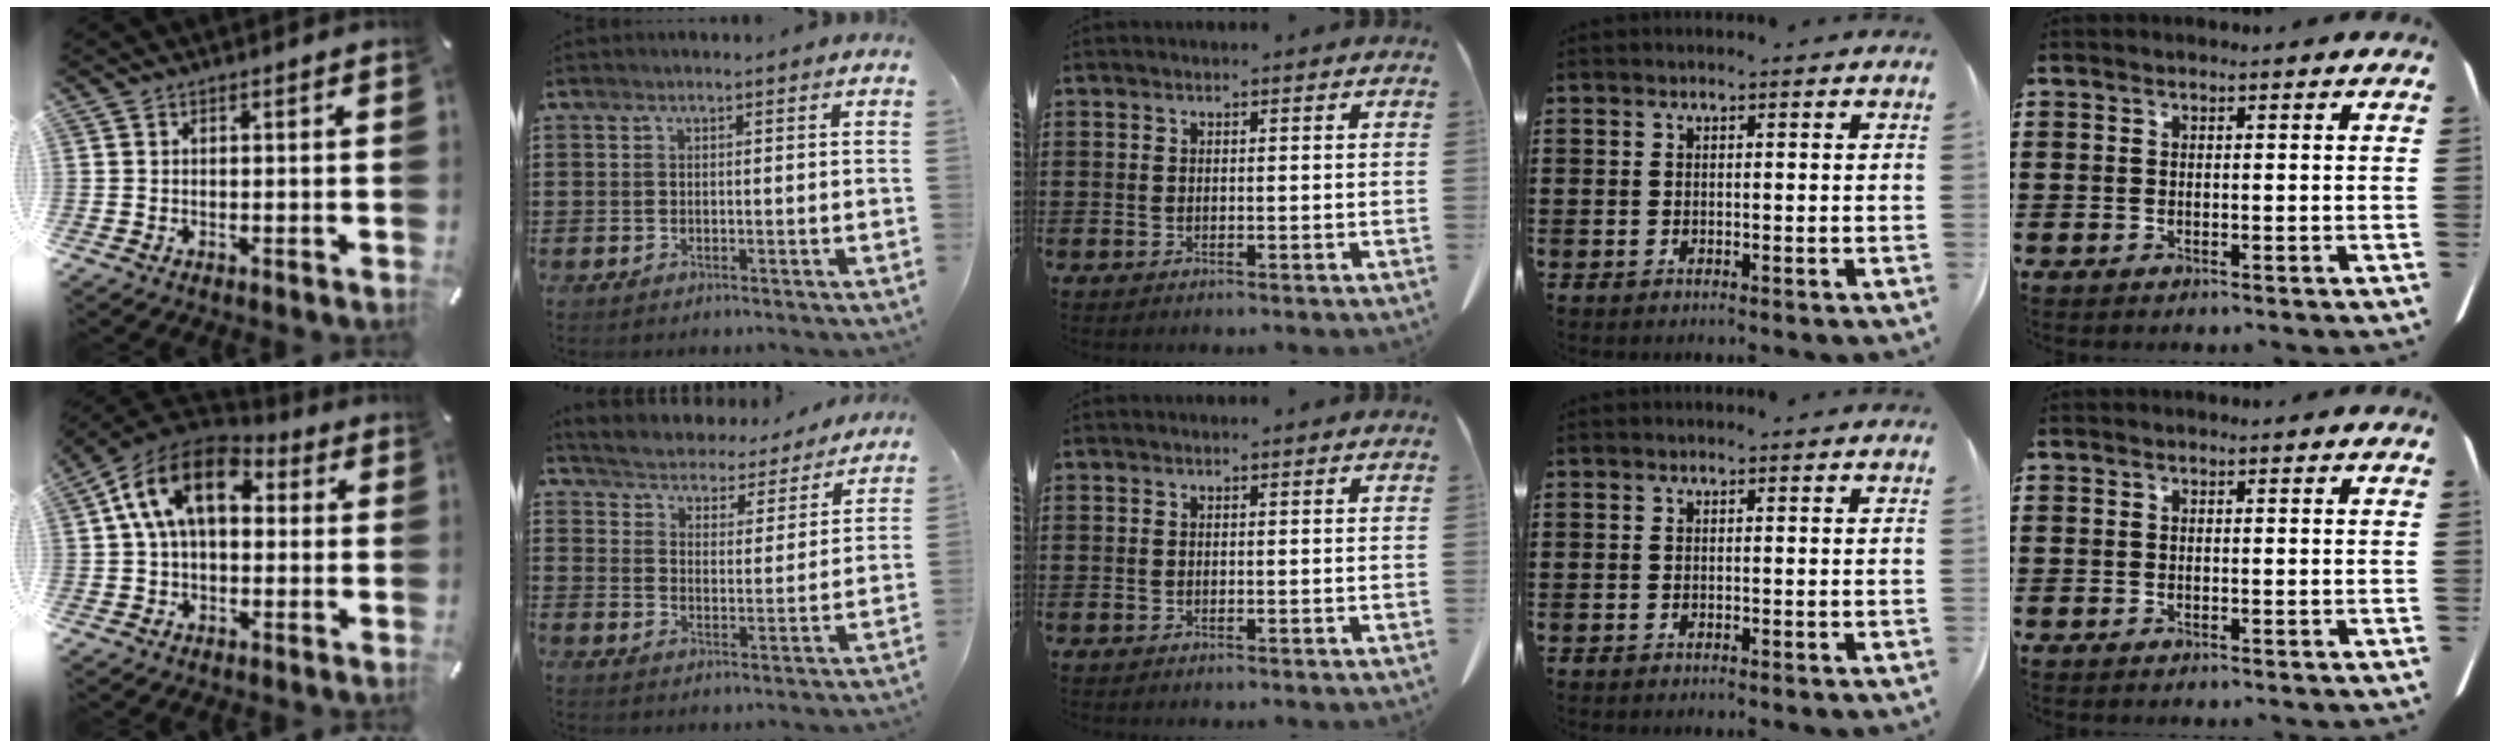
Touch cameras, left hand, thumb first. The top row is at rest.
{"thumb": {"total": 15.0, "force": [4.3, 9.4, 10.9], "torque": [-0.207, 0.001, 0.076]}, "index": {"total": 4.1, "force": [4.1, 0.0, -0.2], "torque": [-0.024, -0.039, 0.063]}}